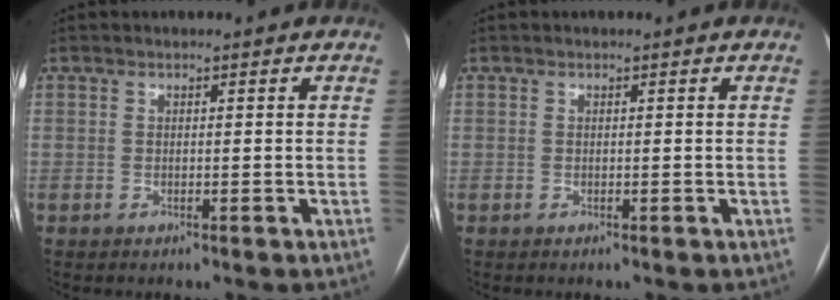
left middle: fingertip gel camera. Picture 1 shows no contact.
{"total": 0.0}